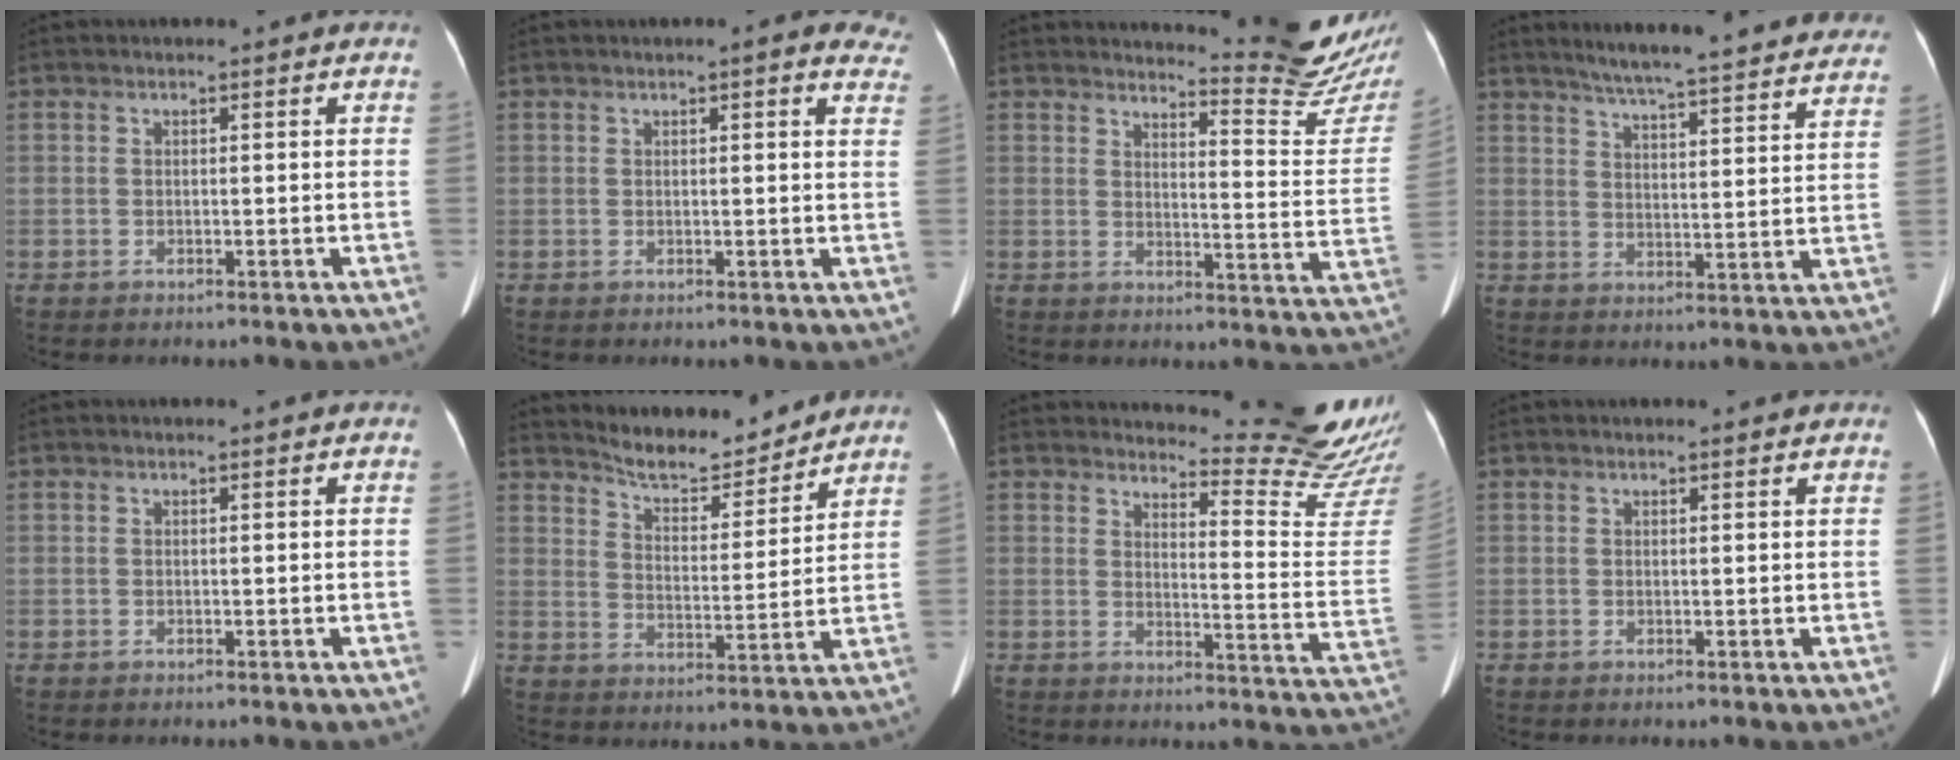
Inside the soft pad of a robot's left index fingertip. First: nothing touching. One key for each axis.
{"total": 5.9, "fx": 4.4, "fy": 1.6, "fz": 3.6, "tx": -0.024, "ty": 0.000, "tz": 0.029}
{"total": 12.2, "fx": 12.0, "fy": -1.6, "fz": 1.6, "tx": -0.018, "ty": -0.108, "tz": 0.139}
{"total": 27.4, "fx": 24.7, "fy": 2.7, "fz": 11.5, "tx": -0.163, "ty": -0.039, "tz": 0.299}
{"total": 0.0}
{"total": 9.6, "fx": 9.3, "fy": 1.4, "fz": 1.8, "tx": -0.034, "ty": -0.003, "tz": 0.152}
{"total": 15.3, "fx": 15.0, "fy": -1.1, "fz": 2.8, "tx": -0.033, "ty": -0.142, "tz": 0.162}
{"total": 1.1, "fx": 1.0, "fy": 0.2, "fz": 0.1, "tx": -0.010, "ty": 0.000, "tz": 0.009}